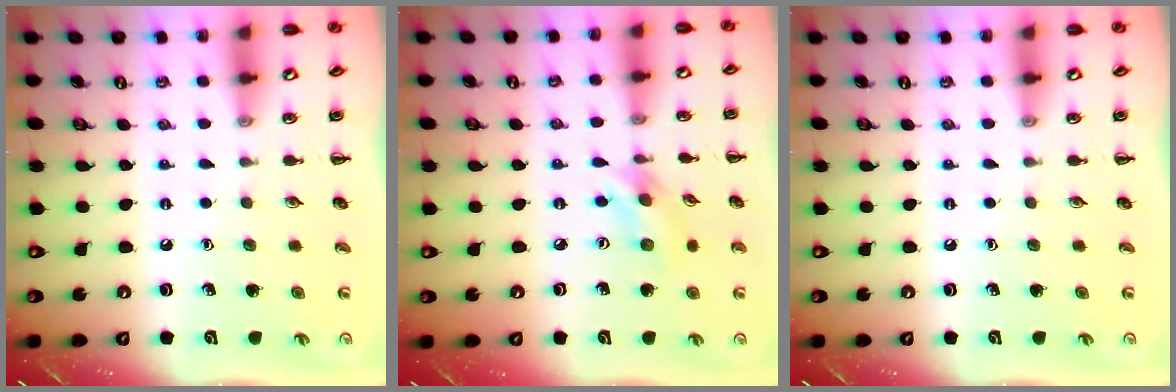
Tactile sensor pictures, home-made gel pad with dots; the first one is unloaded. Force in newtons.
{"total": 4.7, "press": 4.7, "slide": 0.5}
{"total": 0.0}